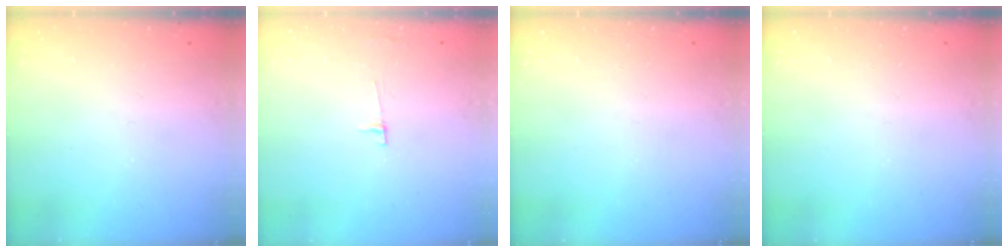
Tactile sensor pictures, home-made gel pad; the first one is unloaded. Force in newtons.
{"total": 3.5, "press": 3.5, "slide": 0.4}
{"total": 0.0}
{"total": 0.0}